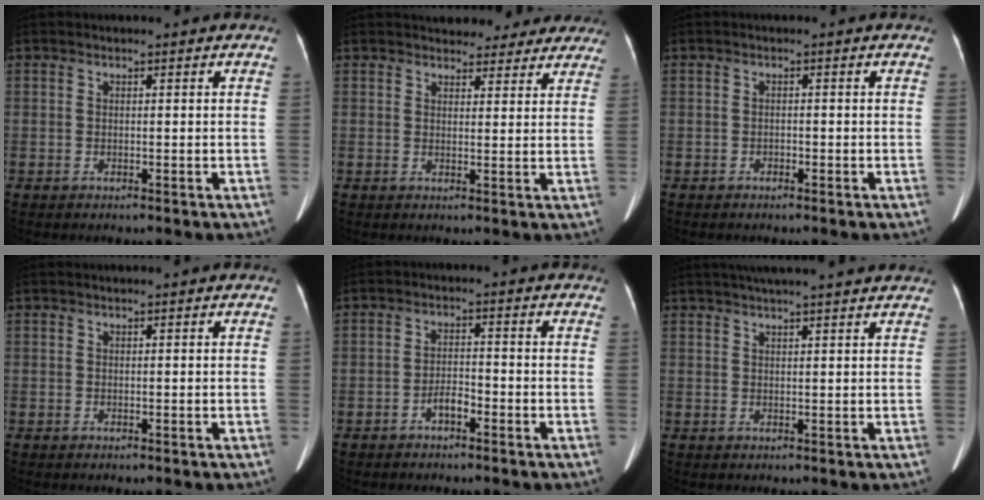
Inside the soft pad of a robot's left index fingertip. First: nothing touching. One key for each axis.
{"total": 11.7, "fx": 10.5, "fy": 4.5, "fz": 2.7, "tx": -0.002, "ty": 0.011, "tz": 0.111}
{"total": 0.7, "fx": -0.5, "fy": 0.3, "fz": 0.3, "tx": -0.005, "ty": 0.001, "tz": -0.009}
{"total": 0.0}
{"total": 2.7, "fx": -1.8, "fy": 0.9, "fz": 1.8, "tx": -0.032, "ty": 0.007, "tz": -0.032}
{"total": 12.5, "fx": 10.9, "fy": 0.3, "fz": 6.1, "tx": -0.096, "ty": 0.036, "tz": 0.135}